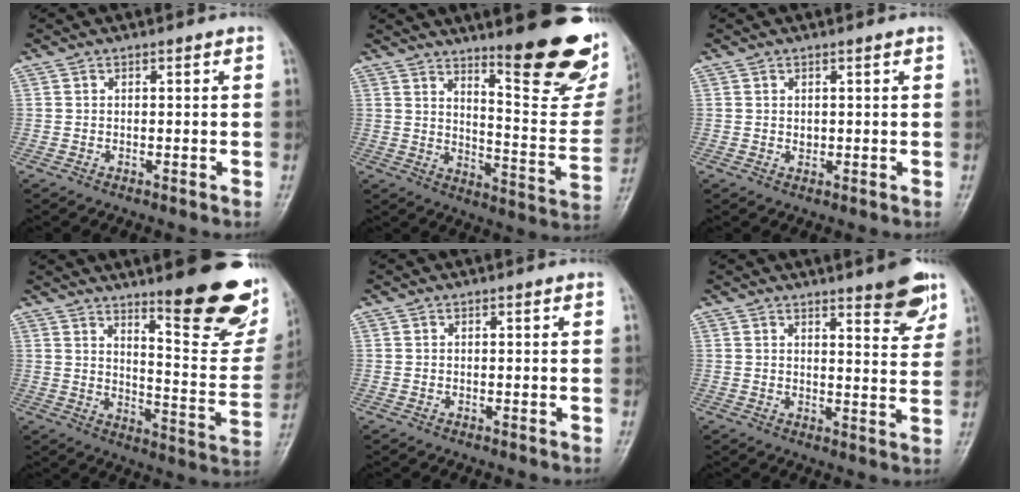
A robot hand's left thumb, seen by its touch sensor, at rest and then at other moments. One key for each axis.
{"total": 22.2, "fx": 14.5, "fy": 5.5, "fz": 15.8, "tx": -0.171, "ty": -0.106, "tz": 0.204}
{"total": 1.1, "fx": 0.4, "fy": 0.7, "fz": 0.7, "tx": -0.006, "ty": -0.003, "tz": 0.009}
{"total": 20.9, "fx": 13.9, "fy": 5.2, "fz": 14.8, "tx": -0.154, "ty": -0.104, "tz": 0.193}
{"total": 0.0}
{"total": 7.6, "fx": 5.2, "fy": 1.8, "fz": 5.3, "tx": -0.045, "ty": -0.033, "tz": 0.066}